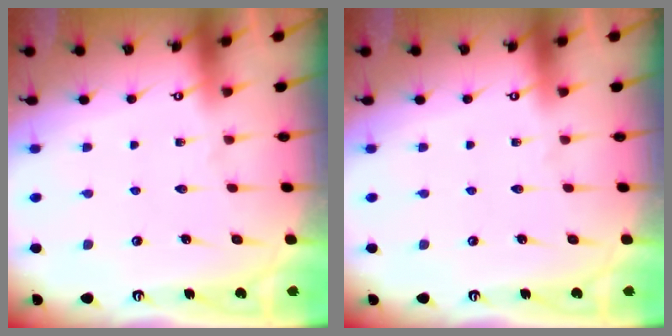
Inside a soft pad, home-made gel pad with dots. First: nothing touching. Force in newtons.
{"total": 0.0}